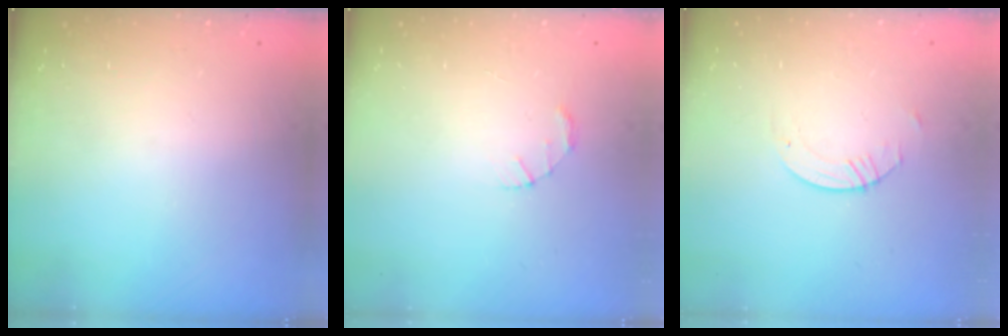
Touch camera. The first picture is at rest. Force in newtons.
{"total": 1.5, "press": 1.5, "slide": 0.3}
{"total": 0.8, "press": 0.8, "slide": 0.2}